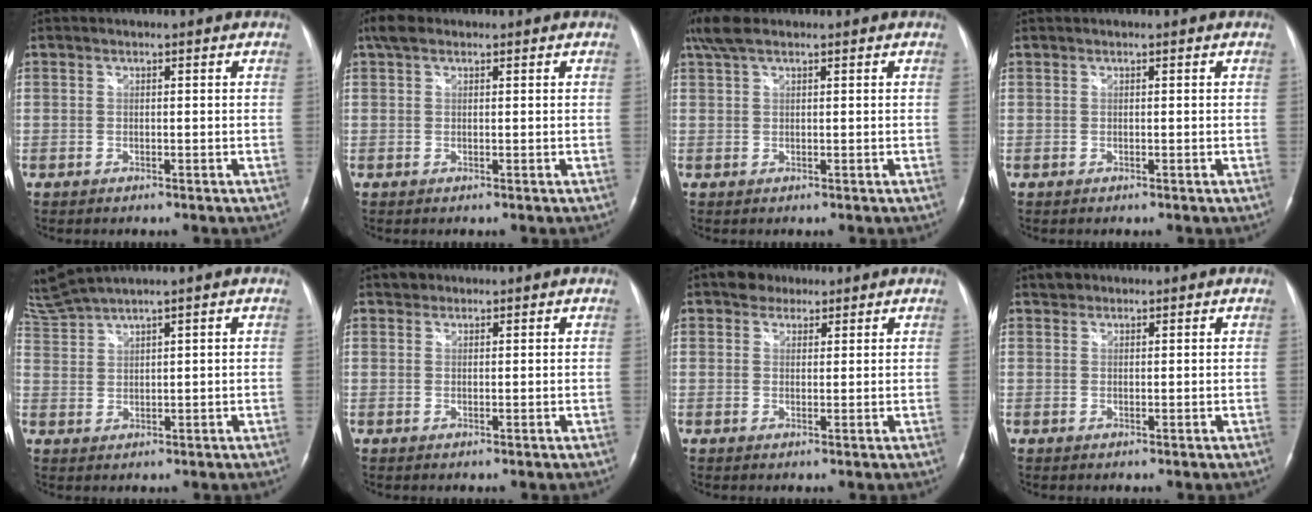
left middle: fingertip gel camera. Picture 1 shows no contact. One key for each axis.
{"total": 2.6, "fx": 1.7, "fy": 1.3, "fz": 1.4, "tx": -0.034, "ty": 0.025, "tz": 0.033}
{"total": 4.0, "fx": 2.9, "fy": 1.2, "fz": 2.6, "tx": -0.063, "ty": 0.027, "tz": 0.060}
{"total": 0.0}
{"total": 6.1, "fx": 6.0, "fy": -1.4, "fz": 0.4, "tx": -0.029, "ty": 0.002, "tz": 0.133}
{"total": 1.4, "fx": 1.0, "fy": 0.9, "fz": 0.1, "tx": 0.004, "ty": 0.008, "tz": 0.012}
{"total": 3.2, "fx": 2.2, "fy": 2.1, "fz": 0.6, "tx": -0.013, "ty": 0.014, "tz": 0.035}
{"total": 1.3, "fx": 1.0, "fy": 0.8, "fz": 0.1, "tx": 0.001, "ty": 0.009, "tz": 0.015}